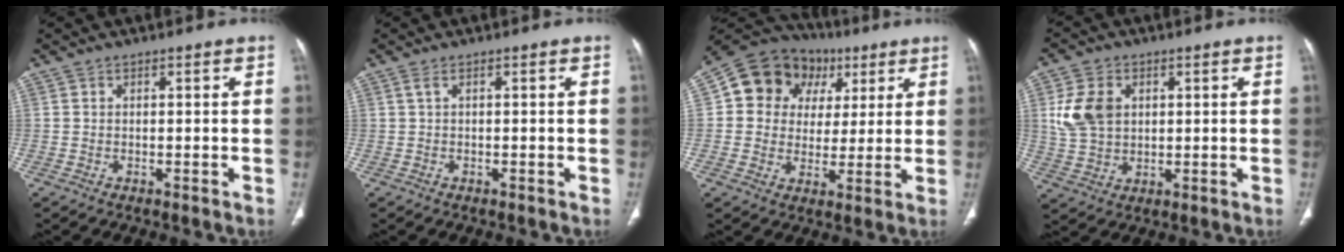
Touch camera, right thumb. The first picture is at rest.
{"total": 0.6, "force": [0.2, 0.1, 0.6], "torque": [-0.012, 0.004, 0.001]}
{"total": 15.5, "force": [4.8, 13.3, 6.4], "torque": [-0.060, 0.021, 0.076]}
{"total": 8.9, "force": [2.2, 6.5, 5.6], "torque": [-0.093, -0.003, 0.048]}